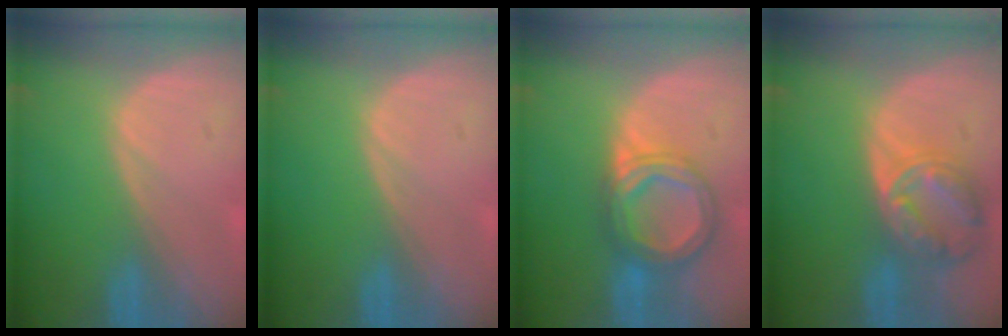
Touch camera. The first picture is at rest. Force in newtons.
{"total": 0.0}
{"total": 7.2, "press": 7.2, "slide": 0.6}
{"total": 8.3, "press": 7.1, "slide": 4.2}